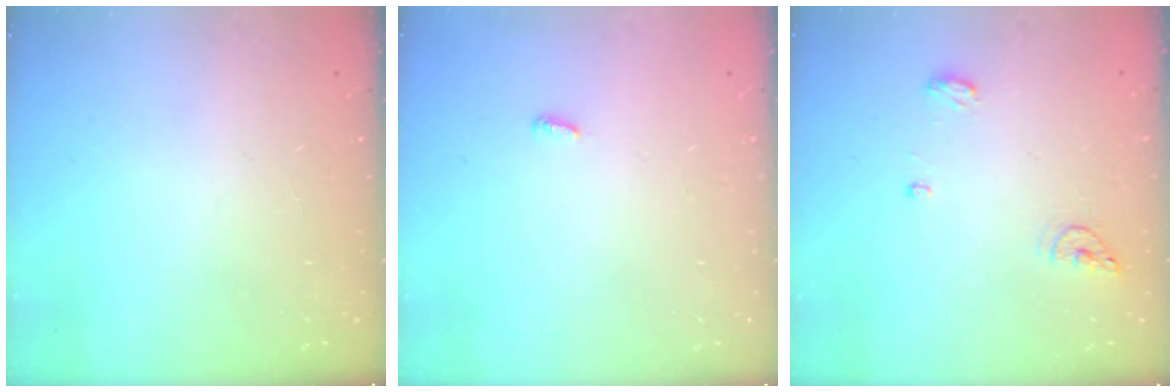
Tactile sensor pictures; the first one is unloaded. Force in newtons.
{"total": 2.6, "press": 2.6, "slide": 0.2}
{"total": 10.0, "press": 7.3, "slide": 6.9}